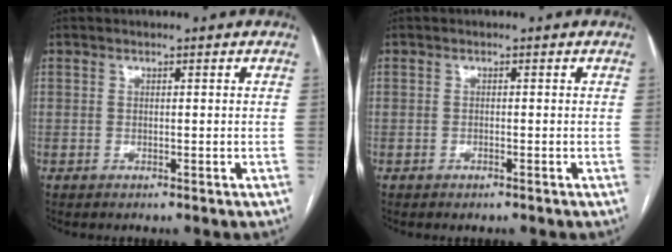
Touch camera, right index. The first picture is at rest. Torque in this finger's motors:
{"motor_torque": [0.05, 0.00, -0.01, 0.00]}